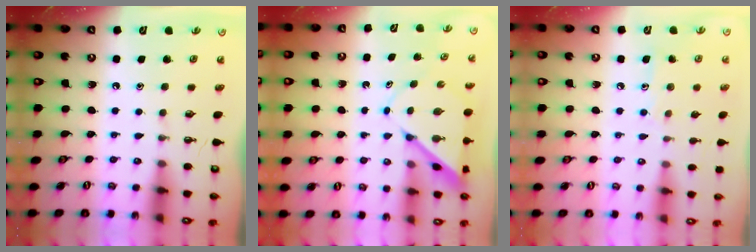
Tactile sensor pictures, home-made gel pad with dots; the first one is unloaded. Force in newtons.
{"total": 6.1, "press": 6.0, "slide": 0.6}
{"total": 7.0, "press": 7.0, "slide": 0.6}